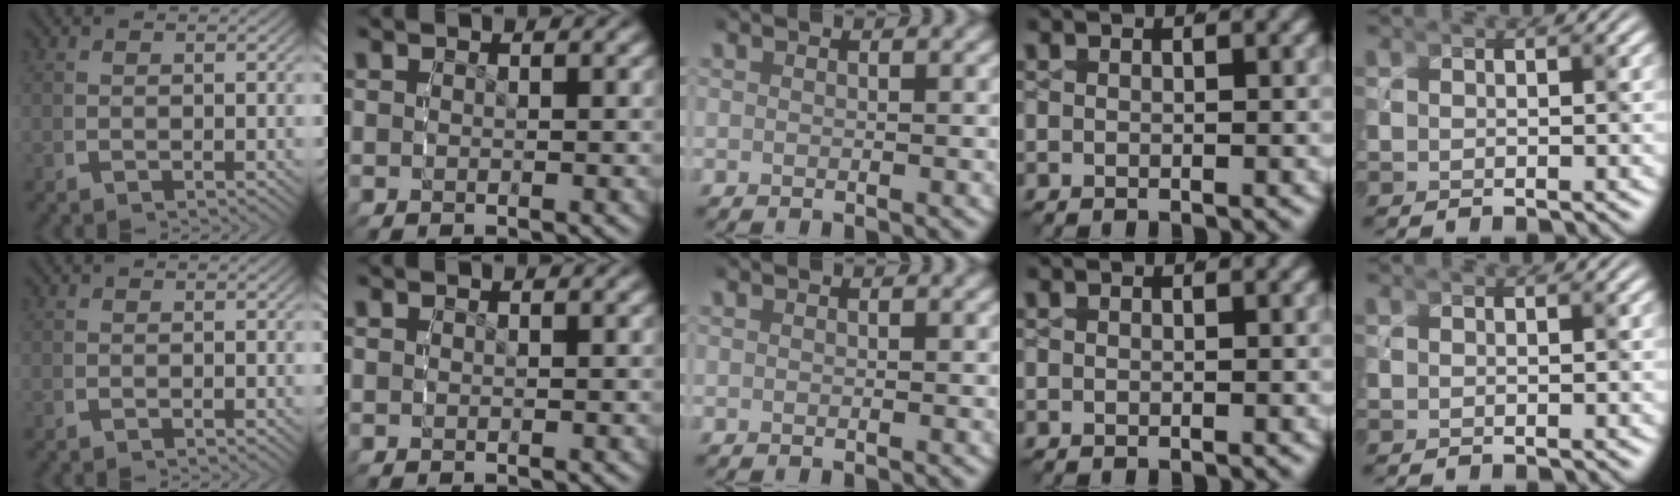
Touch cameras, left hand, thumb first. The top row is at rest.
{}